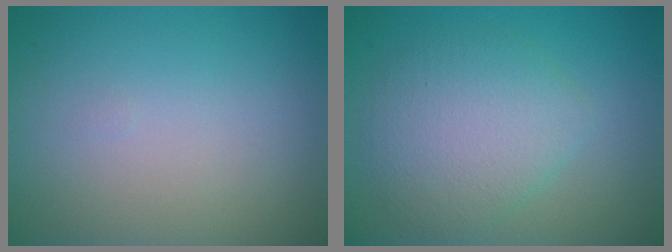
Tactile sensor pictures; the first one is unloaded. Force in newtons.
{"total": 4.6, "press": 4.6, "slide": 0.1}